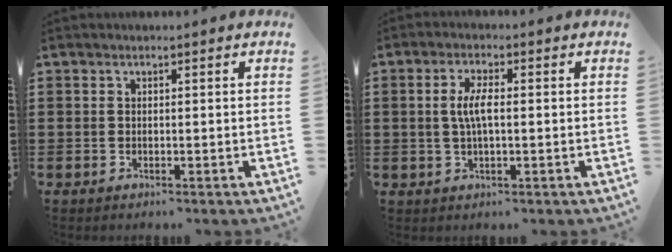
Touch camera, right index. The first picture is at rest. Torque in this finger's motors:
{"motor_torque": [0.98, 0.11, 0.47, 0.14]}